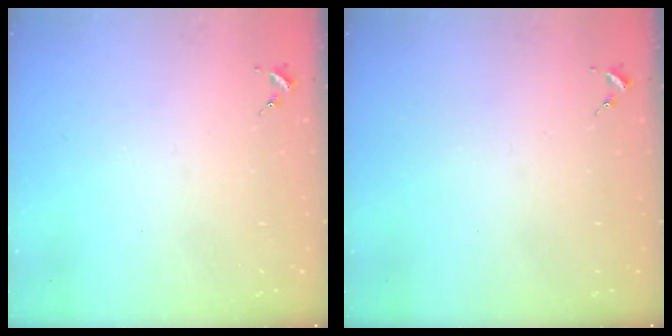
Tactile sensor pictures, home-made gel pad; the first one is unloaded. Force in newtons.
{"total": 0.0}